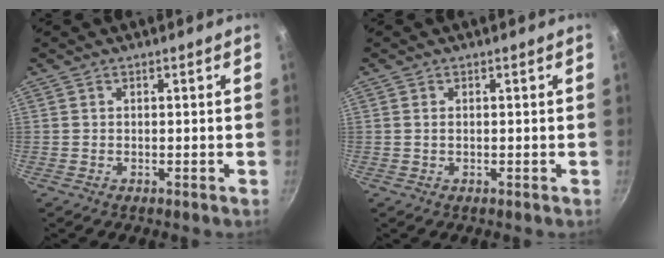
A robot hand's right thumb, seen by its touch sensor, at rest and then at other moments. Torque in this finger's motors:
{"motor_torque": [-0.12, 0.04, 0.04, 0.44, -0.07]}